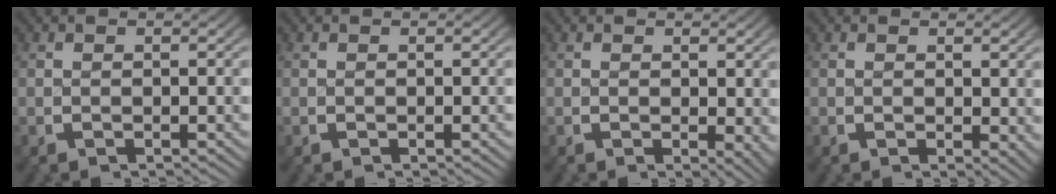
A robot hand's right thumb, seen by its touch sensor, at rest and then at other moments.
{"total": 0.0}
{"total": 2.1, "force": [0.3, 1.1, 1.8], "torque": [-0.008, -0.006, 0.006]}
{"total": 1.4, "force": [0.5, 0.8, 1.0], "torque": [-0.002, -0.006, 0.012]}